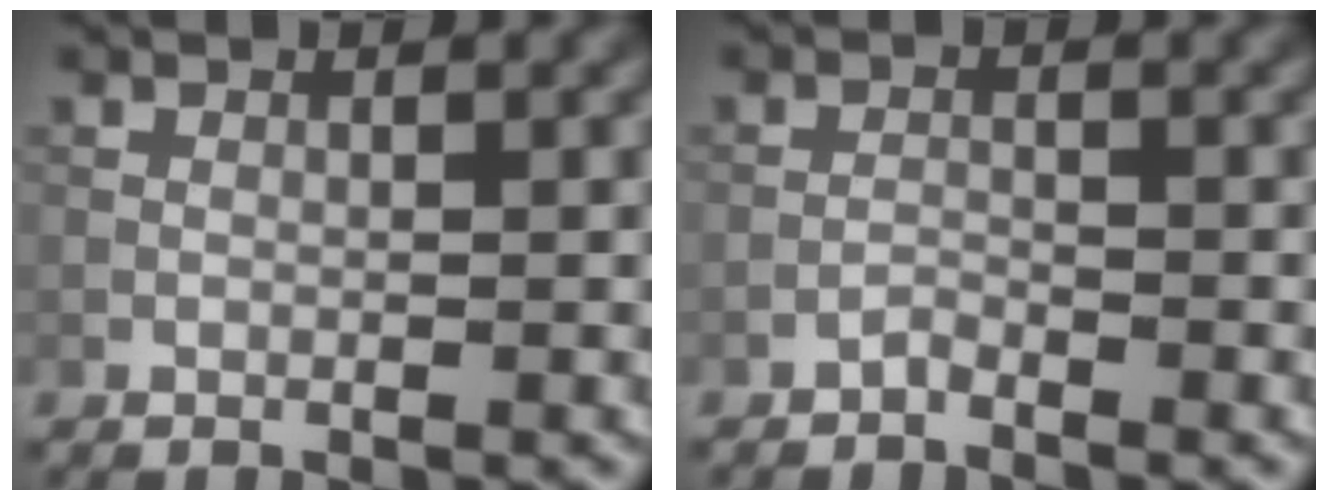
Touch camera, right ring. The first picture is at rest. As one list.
[{"total": 0.9, "force": [-0.8, 0.1, 0.0], "torque": [0.001, 0.004, -0.019]}]